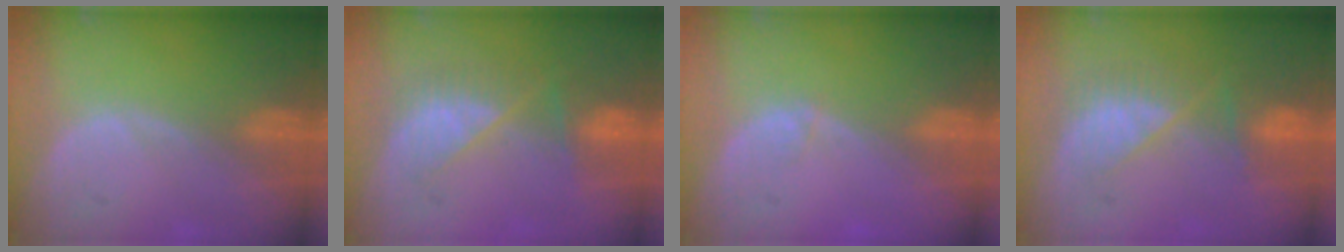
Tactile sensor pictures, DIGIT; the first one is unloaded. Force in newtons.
{"total": 7.5, "press": 6.8, "slide": 3.2}
{"total": 0.5, "press": 0.5, "slide": 0.2}
{"total": 7.6, "press": 6.7, "slide": 3.6}